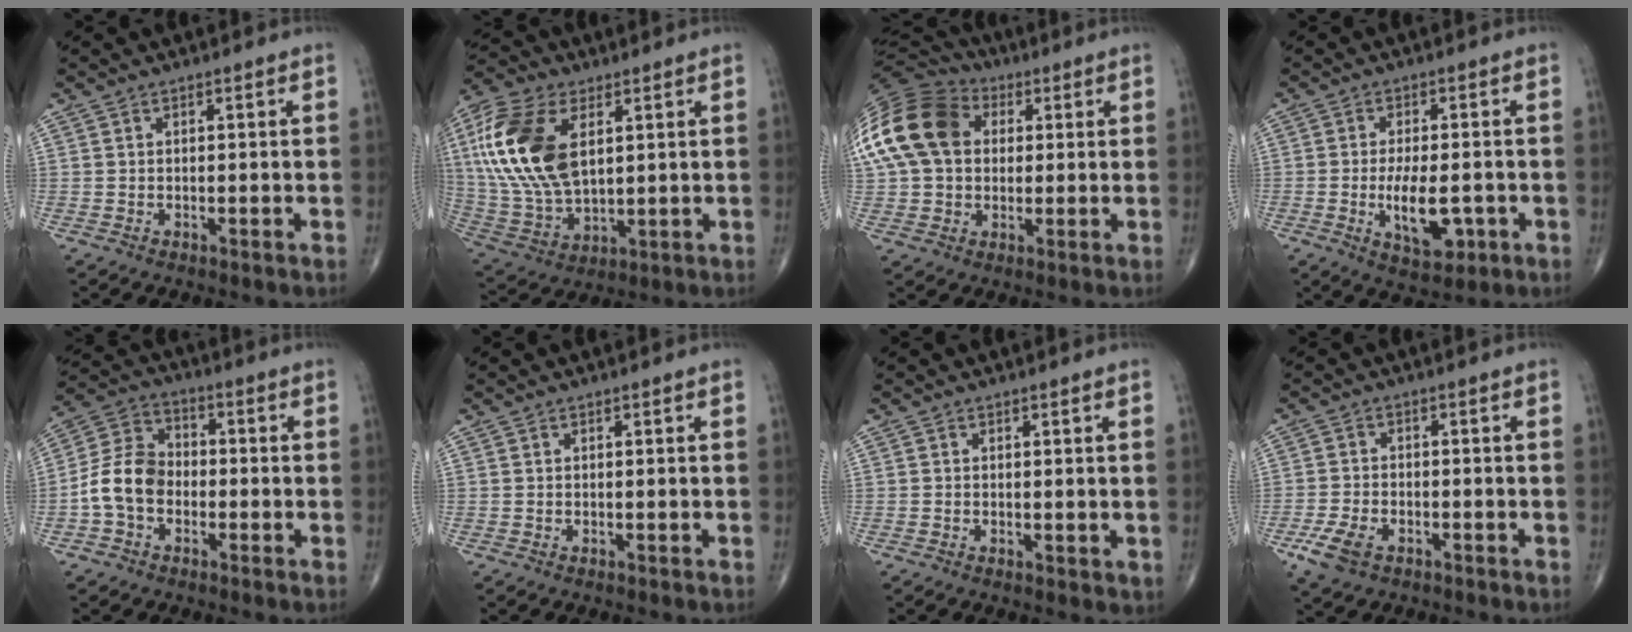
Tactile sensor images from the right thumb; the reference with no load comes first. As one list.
[{"total": 20.8, "force": [5.5, 11.7, 16.3], "torque": [-0.343, -0.014, 0.103]}, {"total": 21.3, "force": [4.6, 15.8, 13.6], "torque": [-0.292, 0.043, 0.080]}, {"total": 8.7, "force": [-2.2, 4.0, 7.4], "torque": [-0.120, -0.004, -0.028]}, {"total": 9.8, "force": [-2.4, 7.3, 6.1], "torque": [-0.107, 0.036, -0.059]}, {"total": 0.0}, {"total": 1.5, "force": [0.1, 0.8, 1.2], "torque": [-0.018, -0.006, -0.001]}, {"total": 6.1, "force": [-3.1, 3.5, 3.9], "torque": [-0.088, 0.007, -0.057]}]